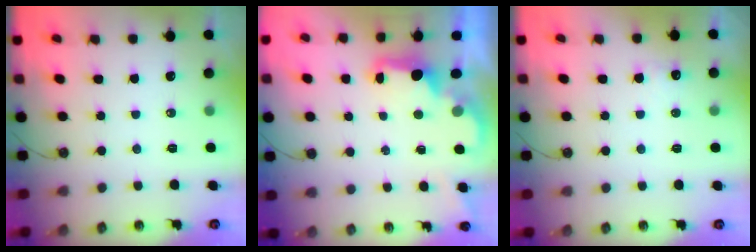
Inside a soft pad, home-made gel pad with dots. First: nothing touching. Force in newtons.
{"total": 2.4, "press": 2.3, "slide": 0.8}
{"total": 4.6, "press": 4.4, "slide": 1.2}